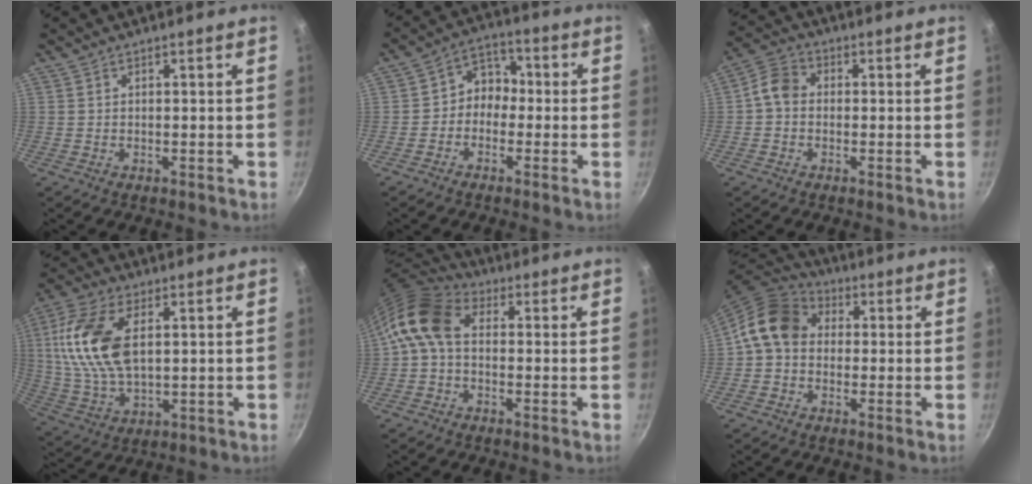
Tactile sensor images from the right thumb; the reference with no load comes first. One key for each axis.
{"total": 6.1, "fx": -1.3, "fy": 5.0, "fz": 3.2, "tx": -0.016, "ty": 0.032, "tz": -0.039}
{"total": 5.4, "fx": -0.5, "fy": 4.3, "fz": 3.2, "tx": -0.052, "ty": 0.019, "tz": -0.029}
{"total": 16.4, "fx": 3.5, "fy": 8.9, "fz": 13.3, "tx": -0.260, "ty": -0.002, "tz": 0.065}
{"total": 9.7, "fx": 0.2, "fy": 6.7, "fz": 7.1, "tx": -0.134, "ty": 0.029, "tz": -0.018}
{"total": 10.9, "fx": 0.8, "fy": 8.9, "fz": 6.3, "tx": -0.088, "ty": 0.025, "tz": -0.010}